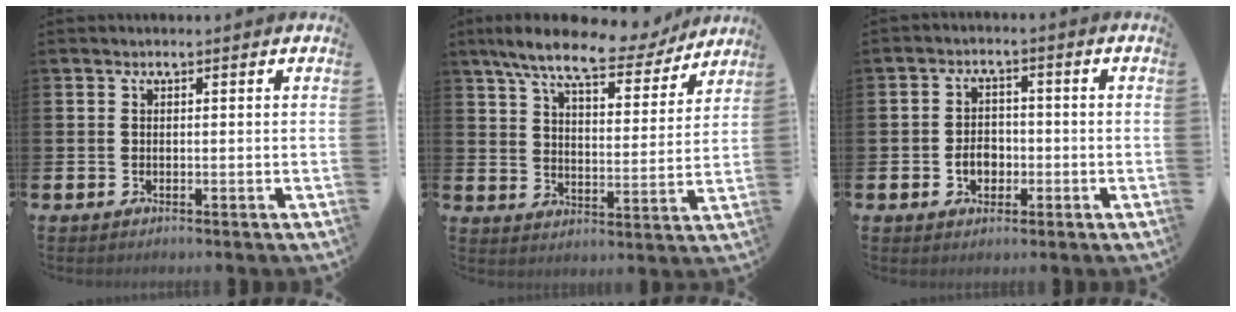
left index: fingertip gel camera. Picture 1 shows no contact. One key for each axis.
{"total": 9.7, "fx": 8.4, "fy": 2.2, "fz": 4.5, "tx": -0.107, "ty": -0.043, "tz": 0.144}
{"total": 3.5, "fx": -1.0, "fy": 2.7, "fz": 2.0, "tx": -0.024, "ty": -0.003, "tz": -0.027}